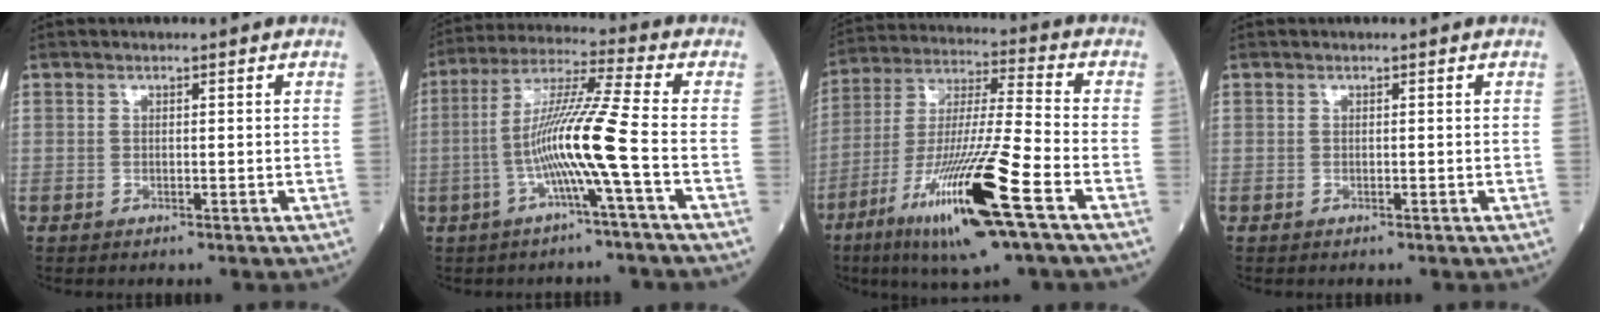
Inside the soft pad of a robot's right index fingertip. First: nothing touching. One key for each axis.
{"total": 11.1, "fx": -2.9, "fy": -1.9, "fz": 10.5, "tx": -0.205, "ty": 0.010, "tz": -0.059}
{"total": 19.2, "fx": -9.1, "fy": 0.5, "fz": 16.9, "tx": -0.337, "ty": -0.036, "tz": -0.169}
{"total": 0.0}